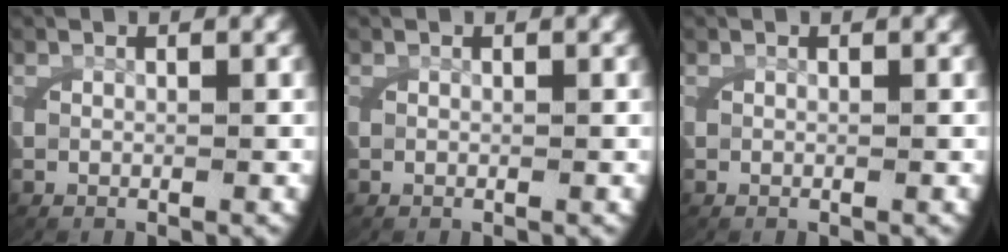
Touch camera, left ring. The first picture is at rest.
{"total": 0.0}
{"total": 0.0}